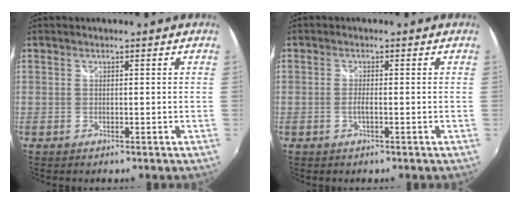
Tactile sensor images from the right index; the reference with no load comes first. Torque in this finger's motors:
{"motor_torque": [-0.01, 0.05, 0.06, 0.01]}